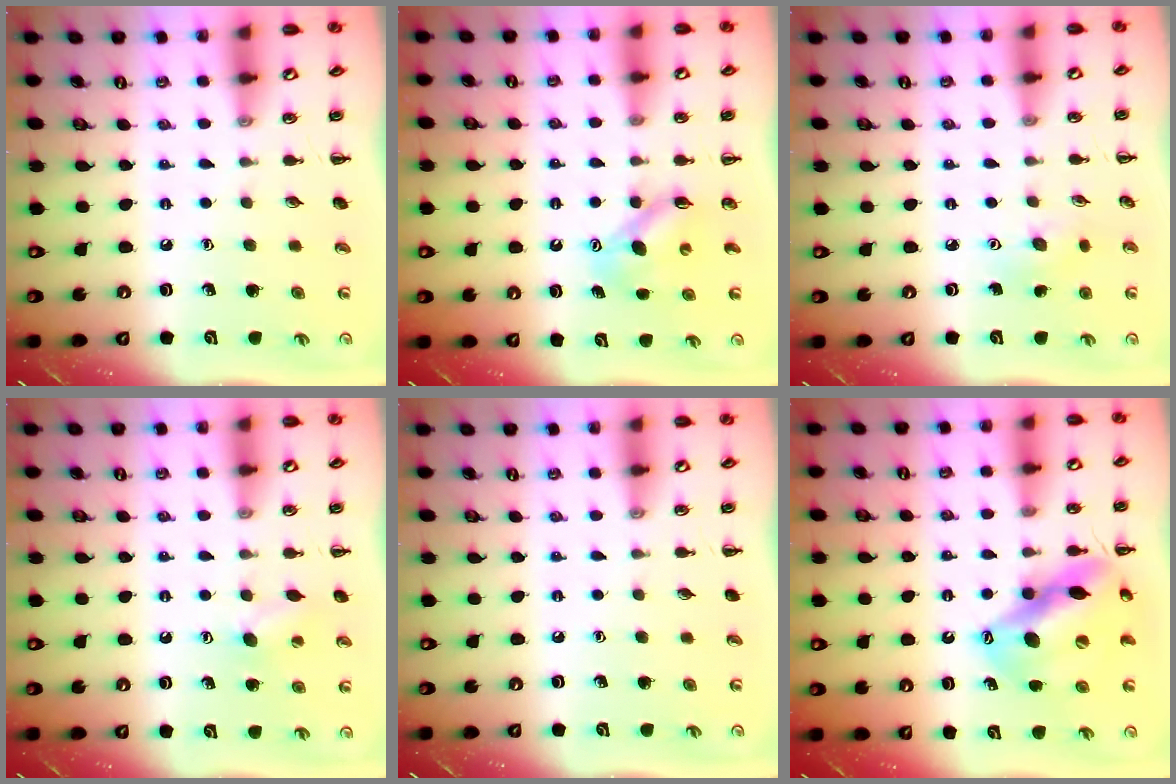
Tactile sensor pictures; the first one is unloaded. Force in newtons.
{"total": 5.0, "press": 5.0, "slide": 0.7}
{"total": 4.0, "press": 3.8, "slide": 1.1}
{"total": 6.2, "press": 6.0, "slide": 1.5}
{"total": 0.0}
{"total": 14.2, "press": 13.7, "slide": 3.6}